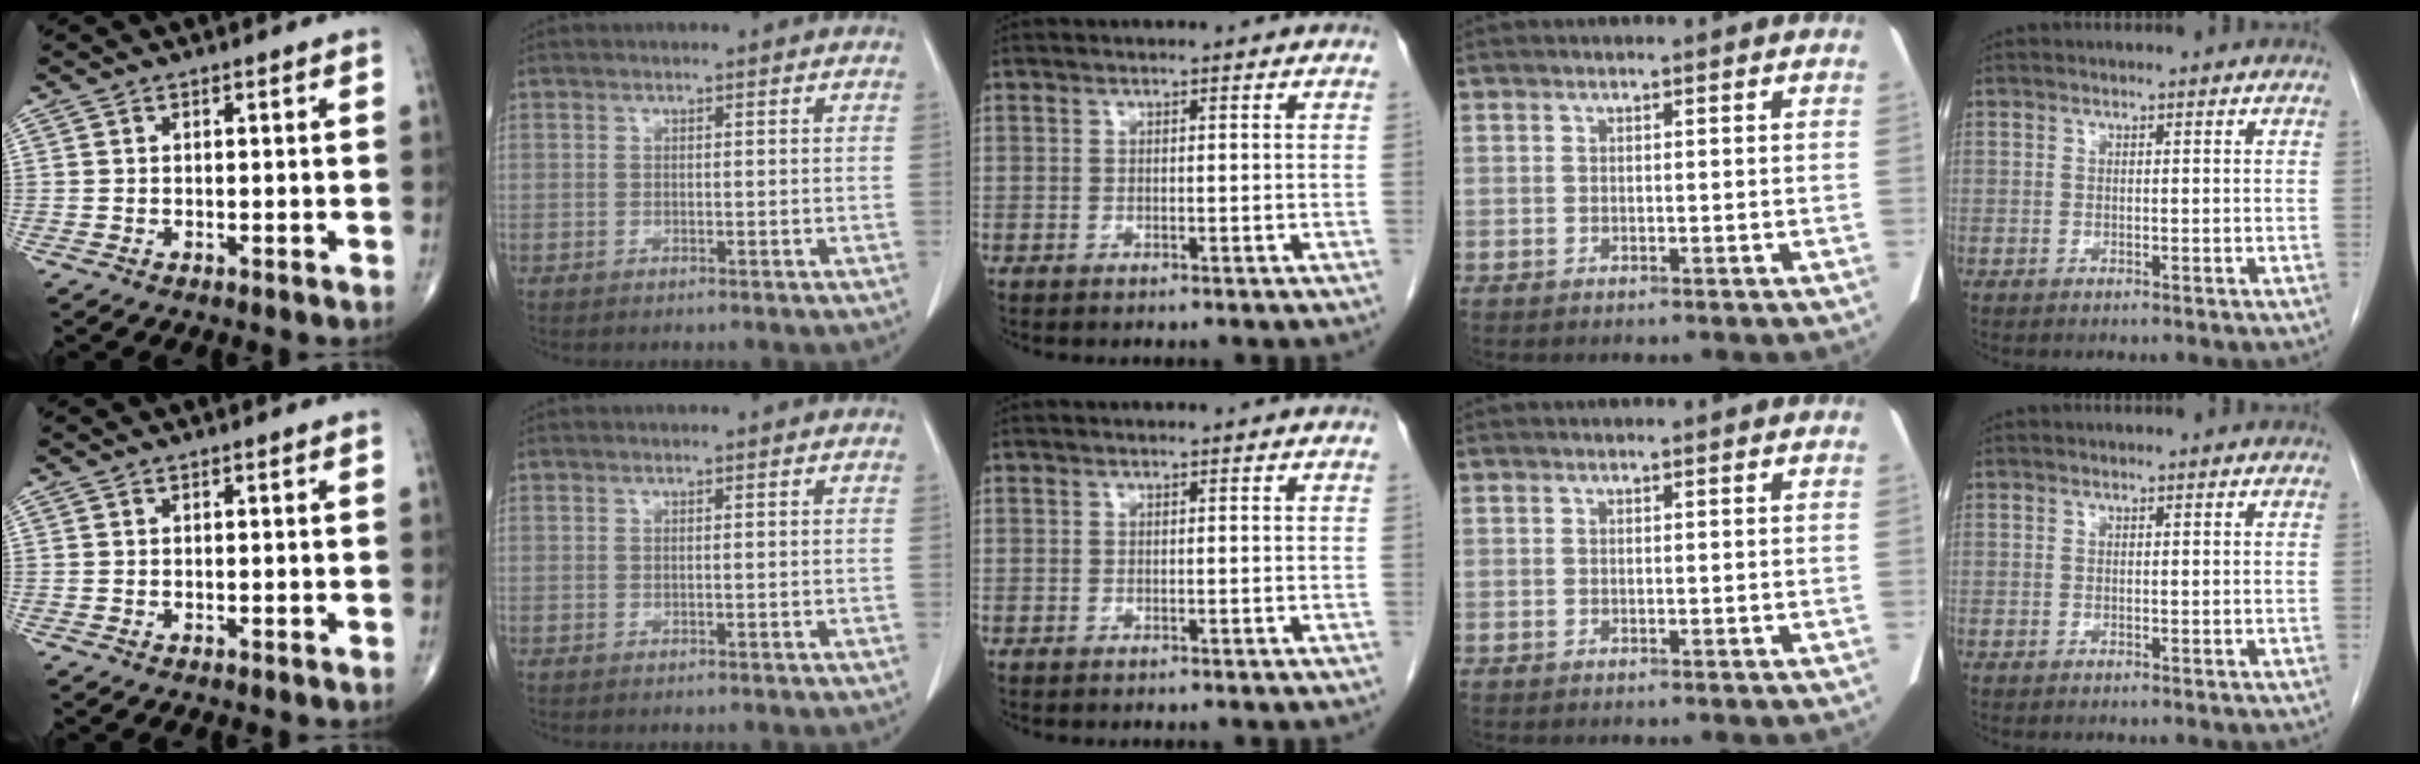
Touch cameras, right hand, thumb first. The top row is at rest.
{}